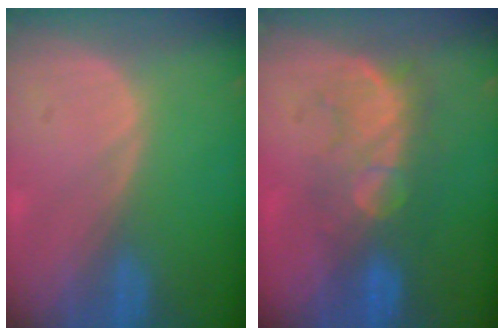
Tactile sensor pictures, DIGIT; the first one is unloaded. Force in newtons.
{"total": 8.1, "press": 7.8, "slide": 2.4}